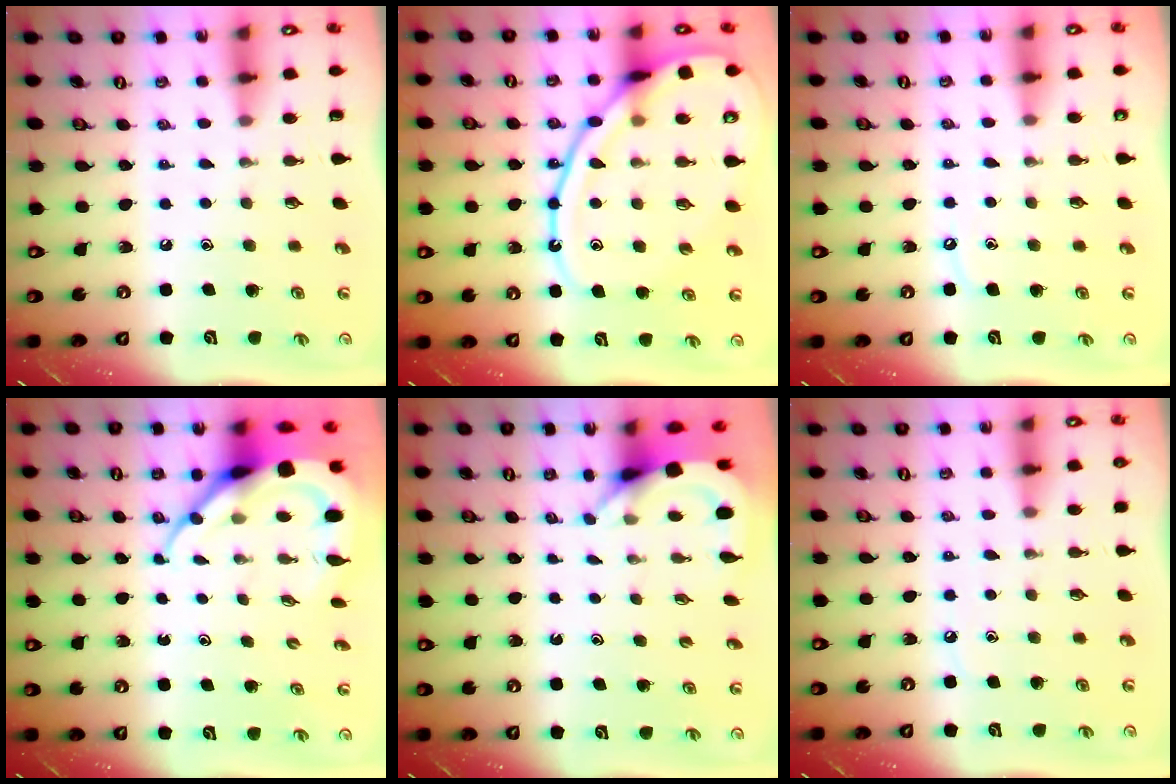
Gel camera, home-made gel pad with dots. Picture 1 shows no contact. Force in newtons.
{"total": 16.6, "press": 16.6, "slide": 1.1}
{"total": 3.4, "press": 3.4, "slide": 0.4}
{"total": 10.9, "press": 10.8, "slide": 1.4}
{"total": 3.9, "press": 3.9, "slide": 0.3}
{"total": 5.3, "press": 5.2, "slide": 0.7}